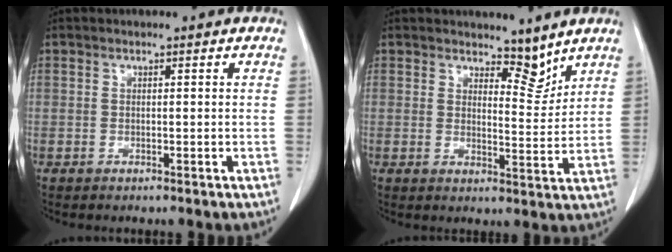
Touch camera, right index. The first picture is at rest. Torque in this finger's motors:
{"motor_torque": [0.00, 0.11, 0.01, 0.00]}